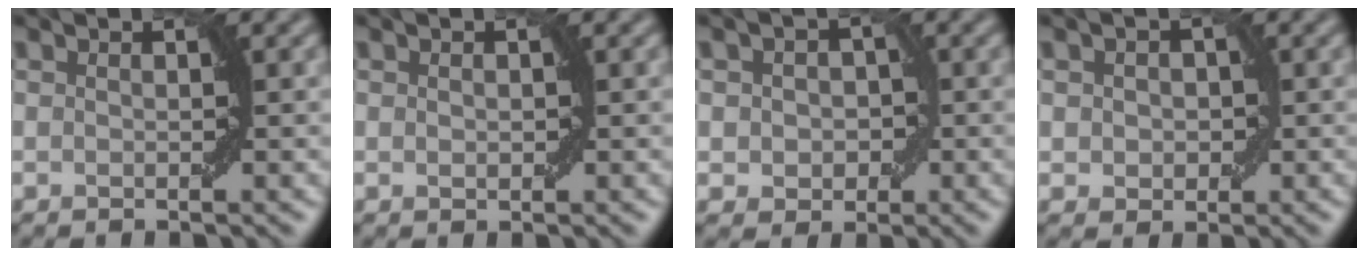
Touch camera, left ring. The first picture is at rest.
{"total": 0.7, "force": [0.1, 0.5, 0.5], "torque": [-0.007, 0.002, 0.004]}
{"total": 3.2, "force": [0.0, 2.6, 1.8], "torque": [-0.015, 0.002, -0.009]}
{"total": 2.2, "force": [0.1, 1.9, 1.2], "torque": [-0.013, 0.003, -0.003]}